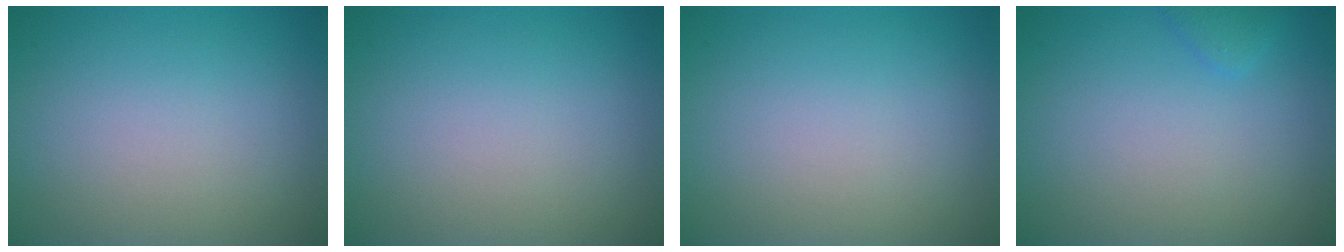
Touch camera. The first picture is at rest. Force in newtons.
{"total": 0.0}
{"total": 0.0}
{"total": 1.6, "press": 1.6, "slide": 0.2}